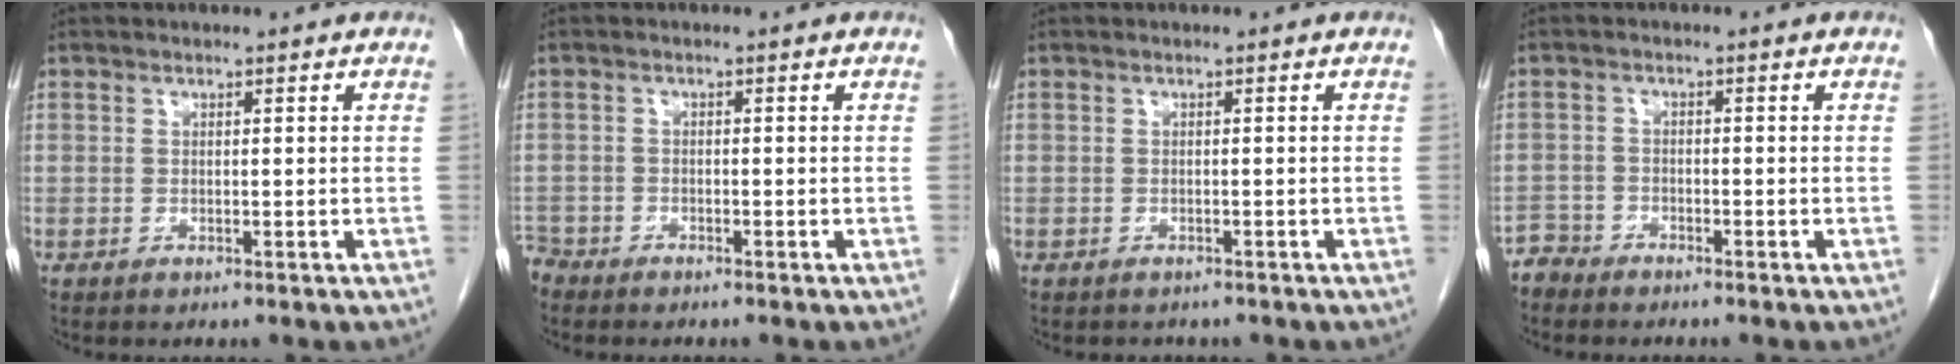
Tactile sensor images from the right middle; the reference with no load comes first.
{"total": 2.4, "force": [-2.3, 0.7, -0.1], "torque": [-0.001, -0.004, -0.046]}
{"total": 1.9, "force": [-1.6, 0.9, 0.3], "torque": [-0.009, -0.001, -0.021]}
{"total": 2.5, "force": [-2.3, 0.5, -0.7], "torque": [0.015, -0.005, -0.049]}